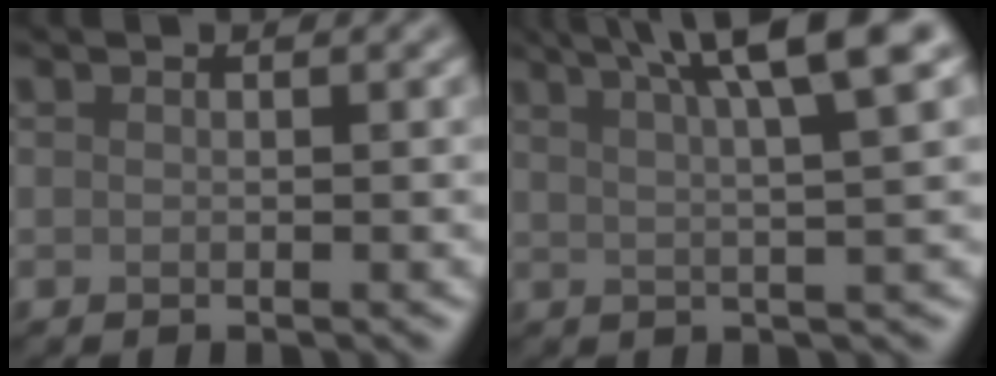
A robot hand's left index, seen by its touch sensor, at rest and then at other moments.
{"total": 8.8, "force": [4.7, 1.7, 7.2], "torque": [-0.063, 0.035, 0.047]}